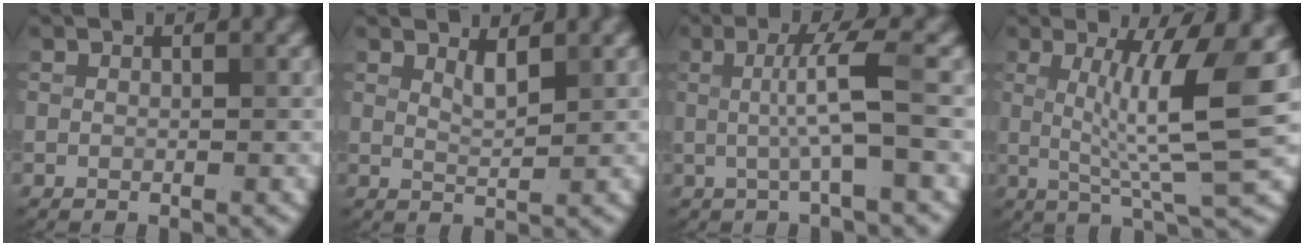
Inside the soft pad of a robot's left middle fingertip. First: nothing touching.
{"total": 1.3, "force": [0.9, 0.1, 0.9], "torque": [-0.022, -0.001, 0.022]}
{"total": 3.7, "force": [-0.1, 0.0, 3.7], "torque": [-0.072, 0.005, -0.001]}
{"total": 7.6, "force": [1.2, 0.9, 7.5], "torque": [-0.126, -0.007, 0.026]}